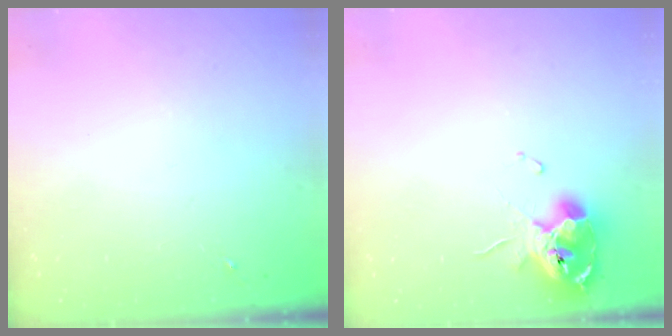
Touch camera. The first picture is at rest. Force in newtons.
{"total": 11.9, "press": 11.8, "slide": 1.4}